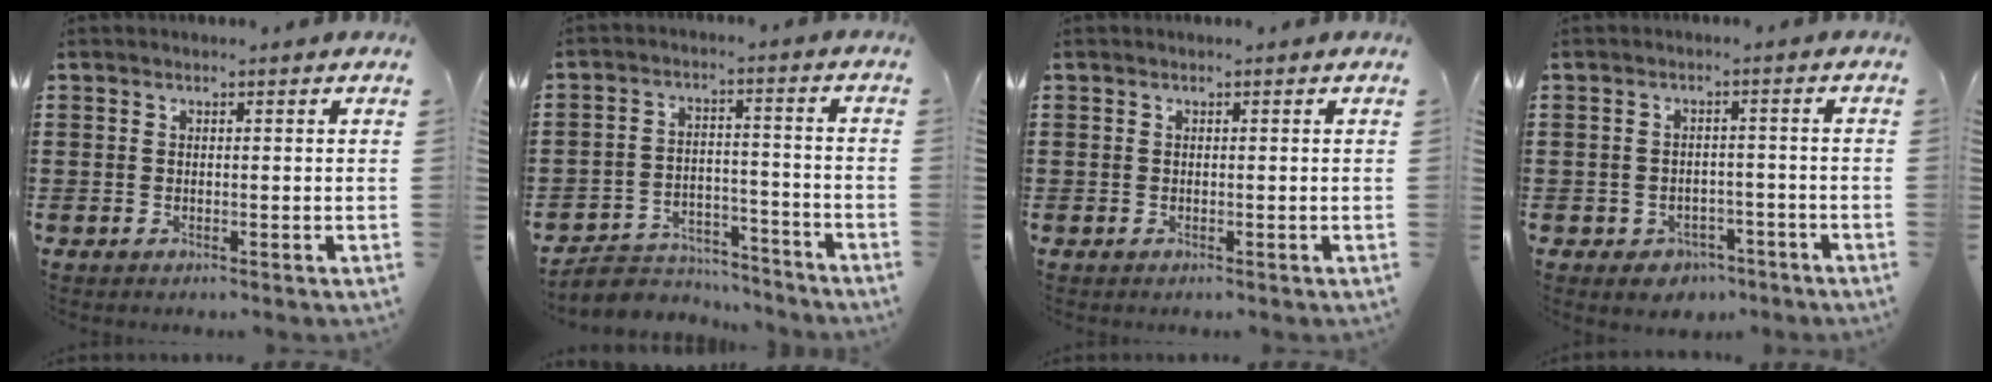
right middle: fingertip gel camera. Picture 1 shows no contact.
{"total": 5.4, "force": [-5.2, 1.5, 0.2], "torque": [-0.012, 0.014, -0.108]}
{"total": 0.0}
{"total": 2.7, "force": [-2.4, 1.3, 0.1], "torque": [-0.010, 0.004, -0.051]}